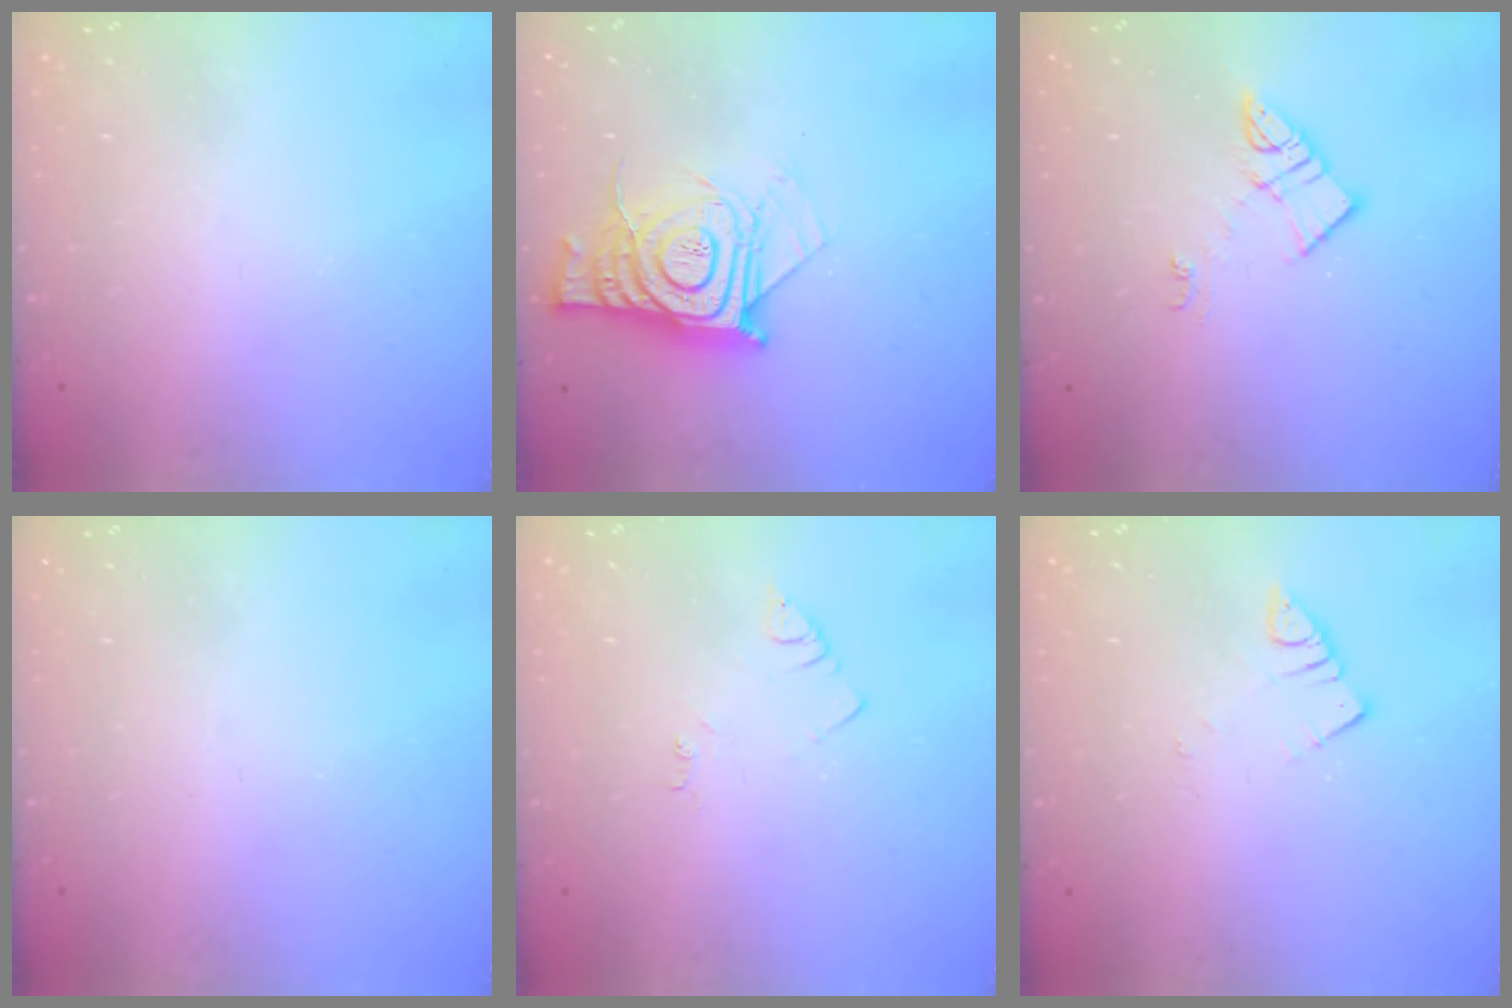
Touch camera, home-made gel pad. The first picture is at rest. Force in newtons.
{"total": 14.2, "press": 14.2, "slide": 1.2}
{"total": 6.4, "press": 6.4, "slide": 0.6}
{"total": 0.0}
{"total": 2.7, "press": 2.7, "slide": 0.4}
{"total": 3.1, "press": 3.1, "slide": 0.5}